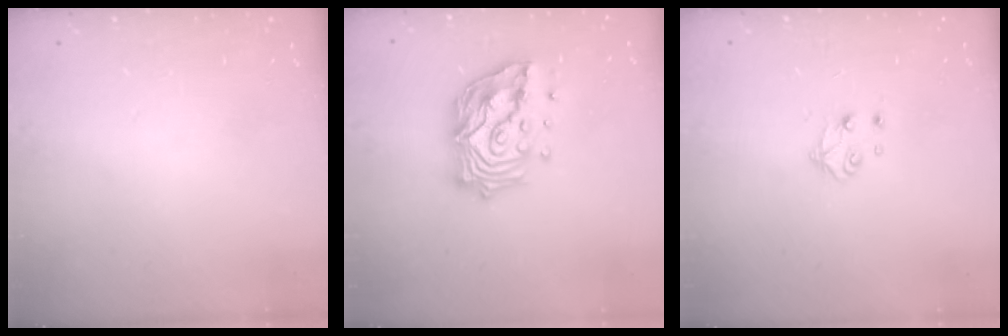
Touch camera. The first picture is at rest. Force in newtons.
{"total": 18.1, "press": 17.9, "slide": 2.6}
{"total": 5.3, "press": 5.3, "slide": 0.3}